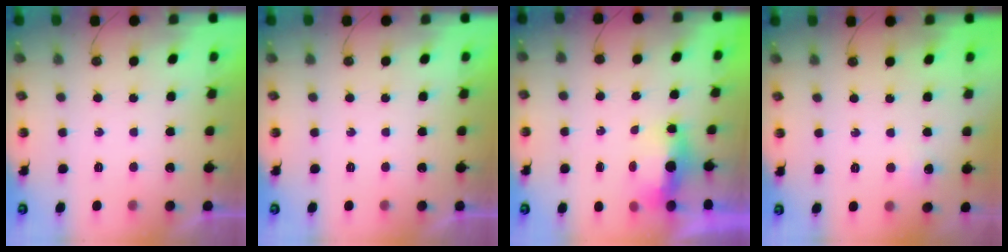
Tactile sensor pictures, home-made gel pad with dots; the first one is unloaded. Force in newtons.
{"total": 0.0}
{"total": 14.7, "press": 7.2, "slide": 12.8}
{"total": 4.6, "press": 4.5, "slide": 0.7}